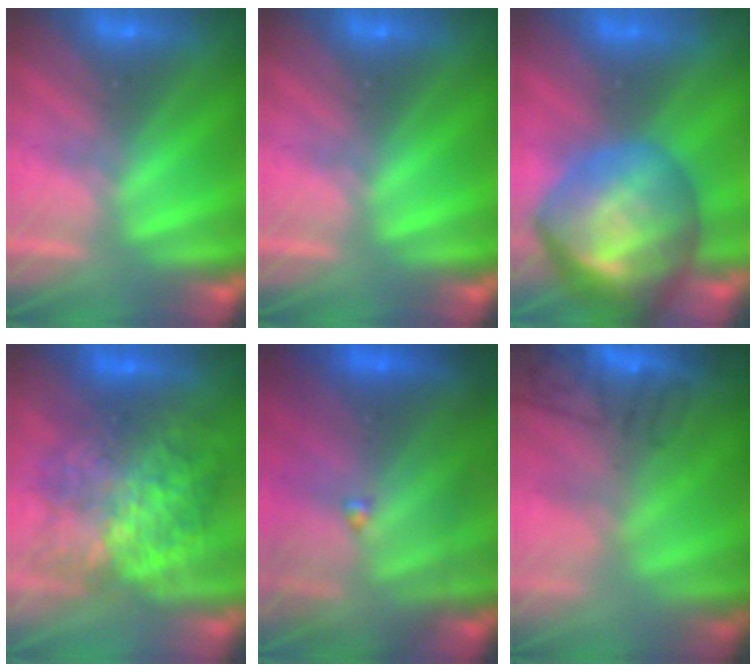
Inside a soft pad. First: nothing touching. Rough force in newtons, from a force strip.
{"total": 0.0}
{"total": 6.7}
{"total": 7.3}
{"total": 7.0}
{"total": 9.0}